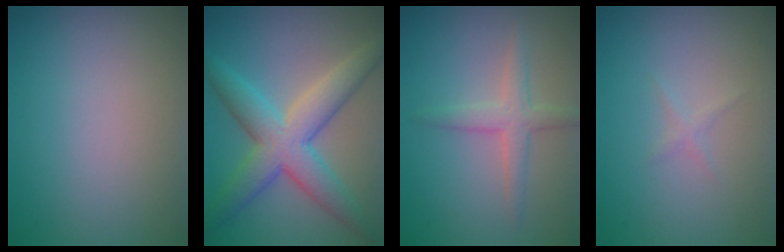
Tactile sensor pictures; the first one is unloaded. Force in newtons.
{"total": 7.2, "press": 7.2, "slide": 0.1}
{"total": 2.4, "press": 2.4, "slide": 0.2}
{"total": 0.6, "press": 0.6, "slide": 0.0}